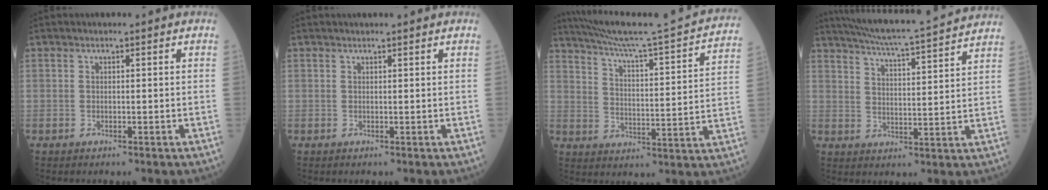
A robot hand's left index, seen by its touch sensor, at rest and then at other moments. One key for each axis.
{"total": 1.5, "fx": 1.4, "fy": 0.0, "fz": 0.6, "tx": -0.005, "ty": 0.014, "tz": 0.021}
{"total": 23.6, "fx": 21.8, "fy": -0.6, "fz": 9.2, "tx": -0.149, "ty": -0.043, "tz": 0.289}
{"total": 18.0, "fx": 16.5, "fy": -0.5, "fz": 7.0, "tx": -0.129, "ty": -0.003, "tz": 0.228}